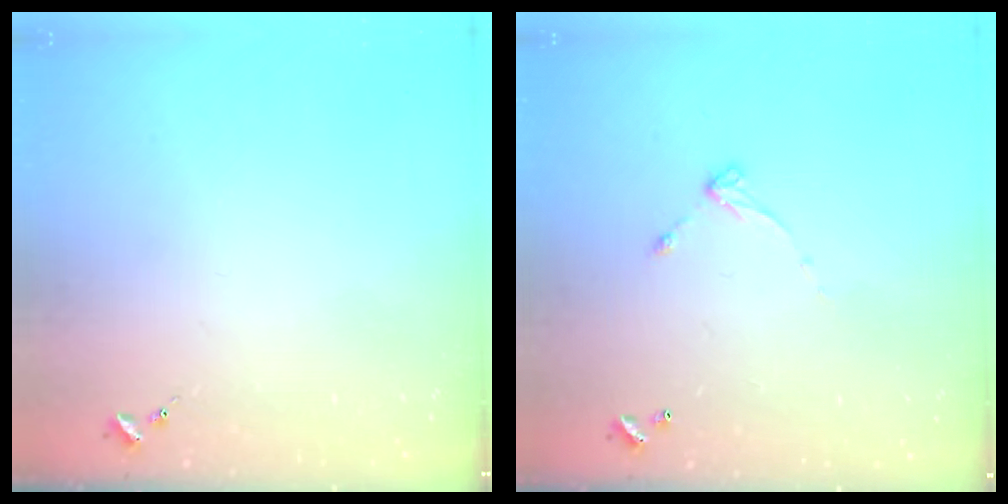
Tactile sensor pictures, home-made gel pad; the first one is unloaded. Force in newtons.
{"total": 5.4, "press": 5.4, "slide": 0.3}